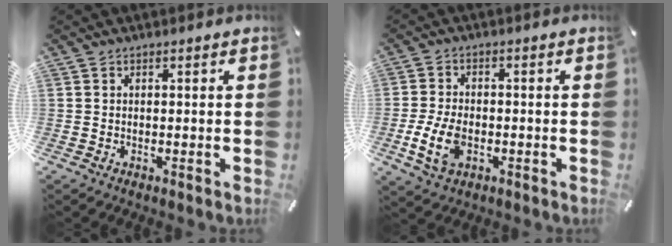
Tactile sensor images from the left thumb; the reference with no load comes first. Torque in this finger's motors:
{"motor_torque": [-0.29, 0.81, 0.84, 0.35, 0.23]}